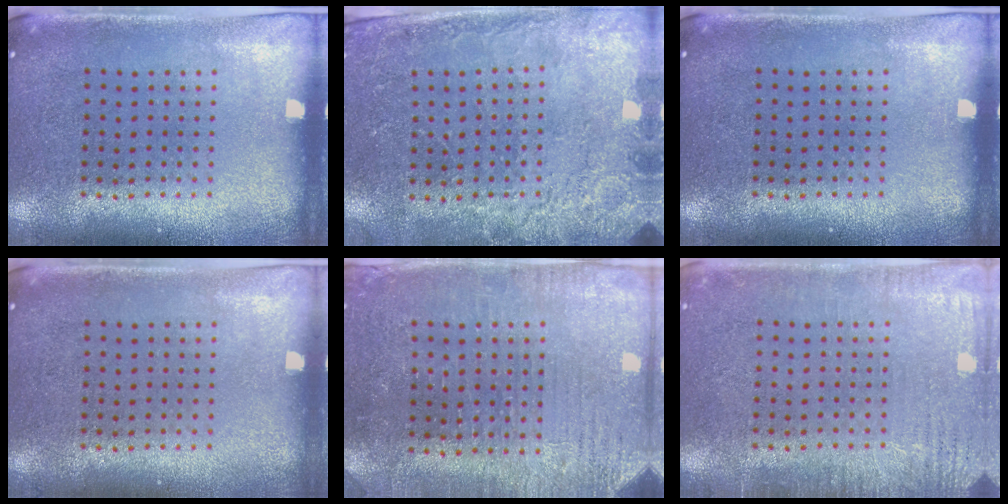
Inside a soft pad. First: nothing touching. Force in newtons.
{"total": 2.5, "press": 2.3, "slide": 0.8}
{"total": 0.0}
{"total": 0.0}
{"total": 3.0, "press": 2.9, "slide": 0.7}
{"total": 2.9, "press": 2.9, "slide": 0.4}